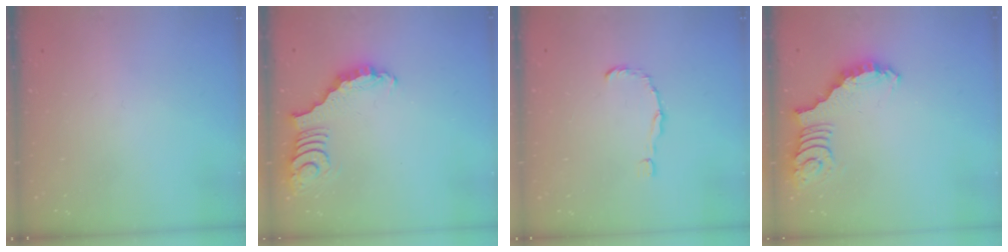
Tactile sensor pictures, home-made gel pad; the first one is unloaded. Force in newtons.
{"total": 3.6, "press": 3.5, "slide": 0.7}
{"total": 1.5, "press": 1.5, "slide": 0.0}
{"total": 2.6, "press": 2.6, "slide": 0.5}